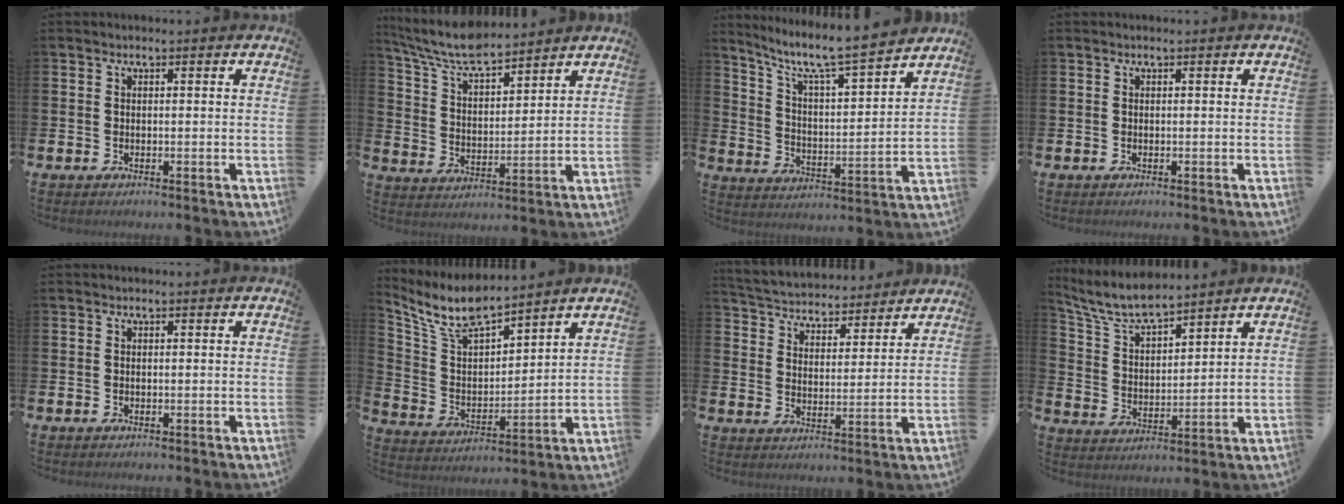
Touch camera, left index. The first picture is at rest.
{"total": 7.6, "force": [7.1, 1.2, 2.5], "torque": [-0.080, -0.034, 0.127]}
{"total": 8.2, "force": [7.4, 0.6, 3.6], "torque": [-0.095, -0.060, 0.120]}
{"total": 0.0}
{"total": 0.0}
{"total": 8.2, "force": [7.6, 1.5, 2.6], "torque": [-0.090, -0.043, 0.137]}
{"total": 4.7, "force": [4.5, 1.2, -0.1], "torque": [-0.026, -0.036, 0.076]}
{"total": 7.2, "force": [6.7, 1.1, 2.4], "torque": [-0.078, -0.030, 0.120]}